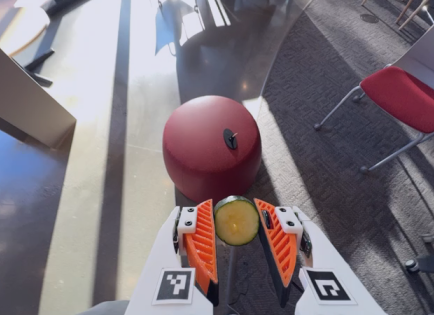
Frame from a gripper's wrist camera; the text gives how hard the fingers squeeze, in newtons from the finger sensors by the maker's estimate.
{"total": 6.9, "left": 6.6, "right": 7.3}